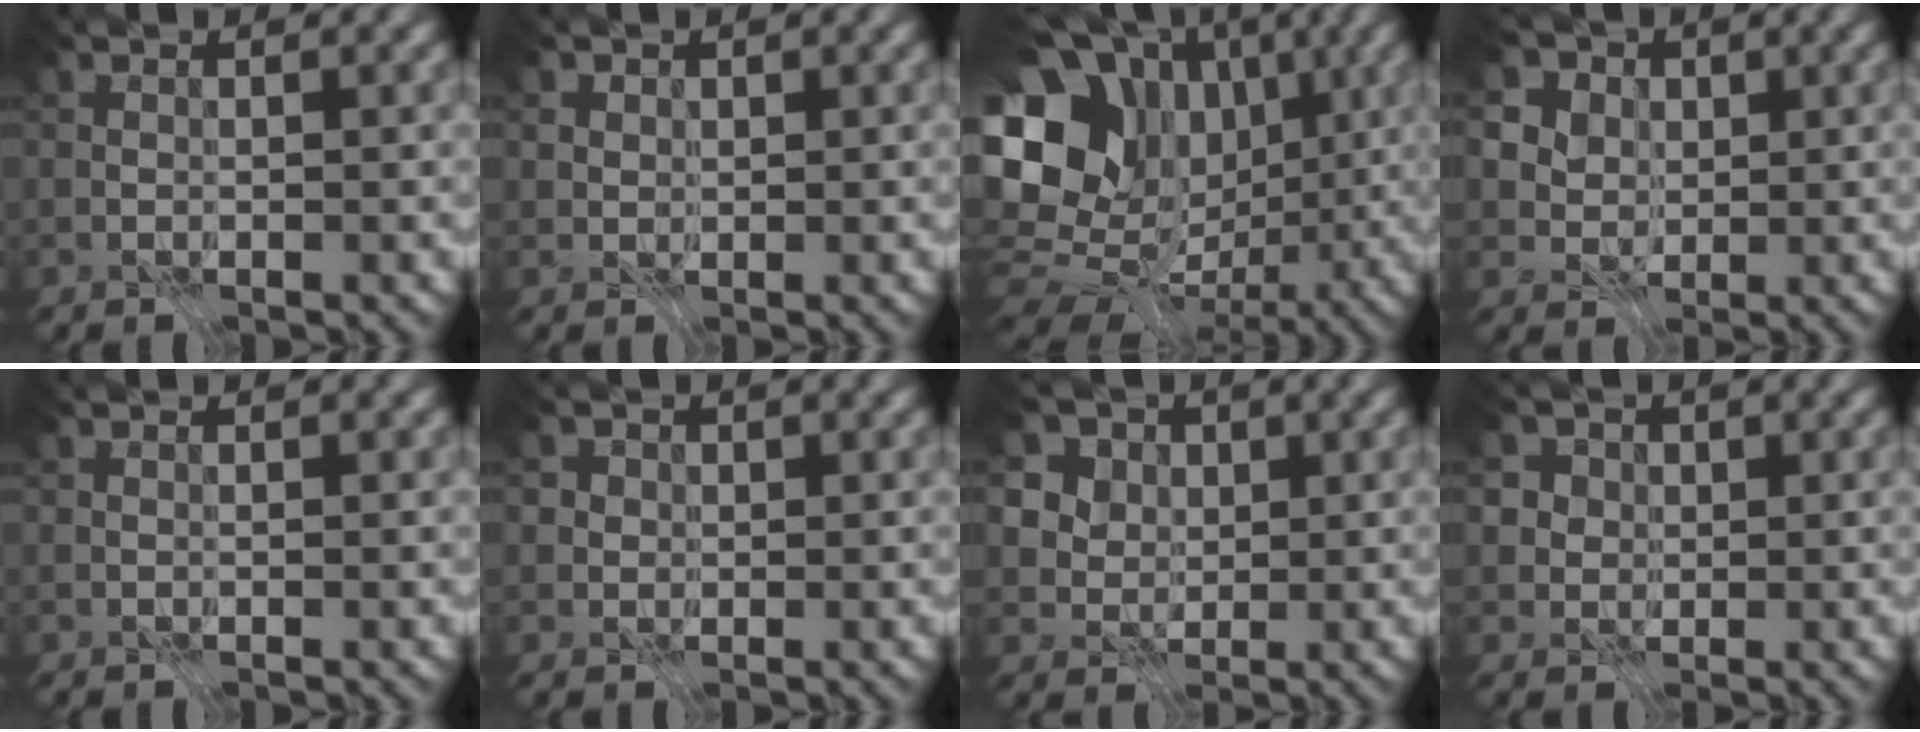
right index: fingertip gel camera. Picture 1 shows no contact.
{"total": 1.8, "force": [0.8, 1.6, 0.5], "torque": [-0.023, -0.003, 0.028]}
{"total": 17.4, "force": [2.3, 14.2, 9.8], "torque": [-0.175, 0.025, 0.033]}
{"total": 9.4, "force": [4.1, 7.4, 4.0], "torque": [-0.083, 0.017, 0.055]}
{"total": 0.0}
{"total": 2.7, "force": [0.8, 2.4, 0.9], "torque": [-0.014, 0.006, 0.005]}
{"total": 8.7, "force": [3.8, 6.9, 3.8], "torque": [-0.074, 0.010, 0.048]}
{"total": 5.2, "force": [2.0, 4.3, 2.0], "torque": [-0.040, 0.010, 0.019]}